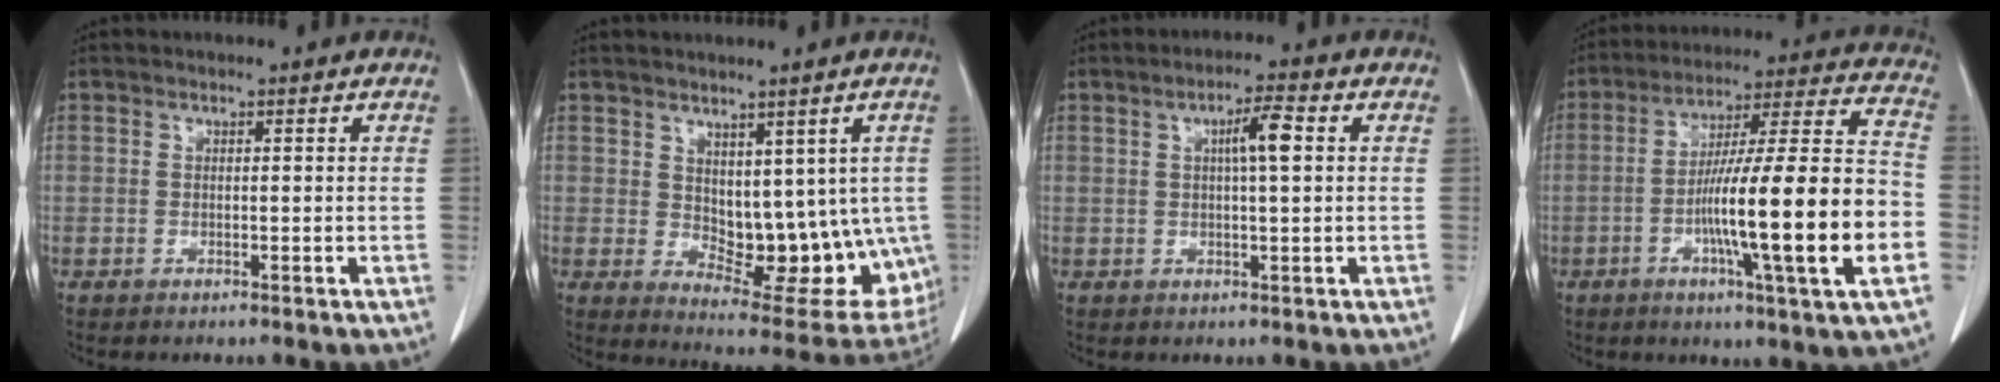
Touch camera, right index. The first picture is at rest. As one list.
[{"total": 13.6, "force": [0.2, 7.5, 11.4], "torque": [-0.131, -0.007, 0.023]}, {"total": 4.6, "force": [1.0, 0.4, 4.4], "torque": [-0.077, 0.005, 0.016]}, {"total": 21.6, "force": [-5.5, 0.1, 20.9], "torque": [-0.316, -0.001, -0.091]}]